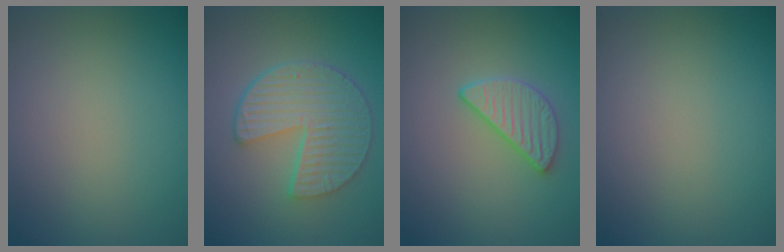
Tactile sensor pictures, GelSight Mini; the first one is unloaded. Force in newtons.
{"total": 6.2, "press": 4.7, "slide": 4.1}
{"total": 2.9, "press": 2.6, "slide": 1.1}
{"total": 0.0}